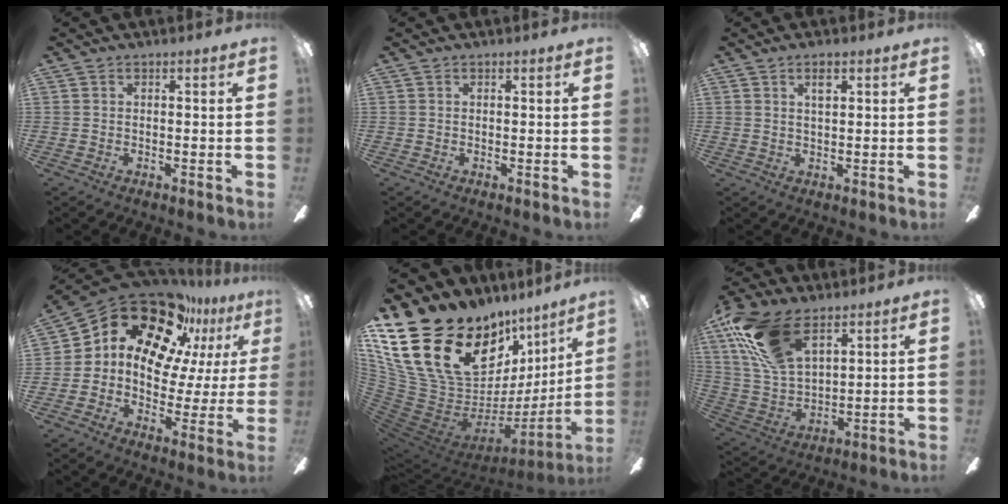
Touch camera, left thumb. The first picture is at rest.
{"total": 0.0}
{"total": 3.0, "force": [1.6, 0.9, 2.3], "torque": [-0.044, 0.003, 0.025]}
{"total": 21.5, "force": [13.6, 11.7, 11.8], "torque": [-0.208, -0.096, 0.236]}
{"total": 28.6, "force": [14.1, 15.2, 19.6], "torque": [-0.371, -0.121, 0.302]}
{"total": 19.5, "force": [11.1, 9.7, 12.8], "torque": [-0.289, -0.029, 0.200]}